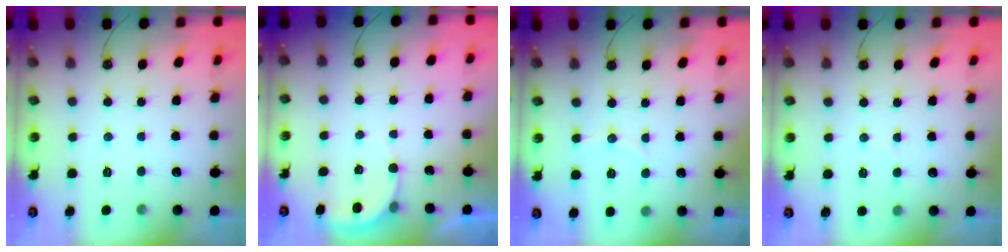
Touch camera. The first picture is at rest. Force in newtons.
{"total": 3.3, "press": 3.2, "slide": 0.5}
{"total": 3.8, "press": 3.7, "slide": 0.8}
{"total": 3.0, "press": 3.0, "slide": 0.2}